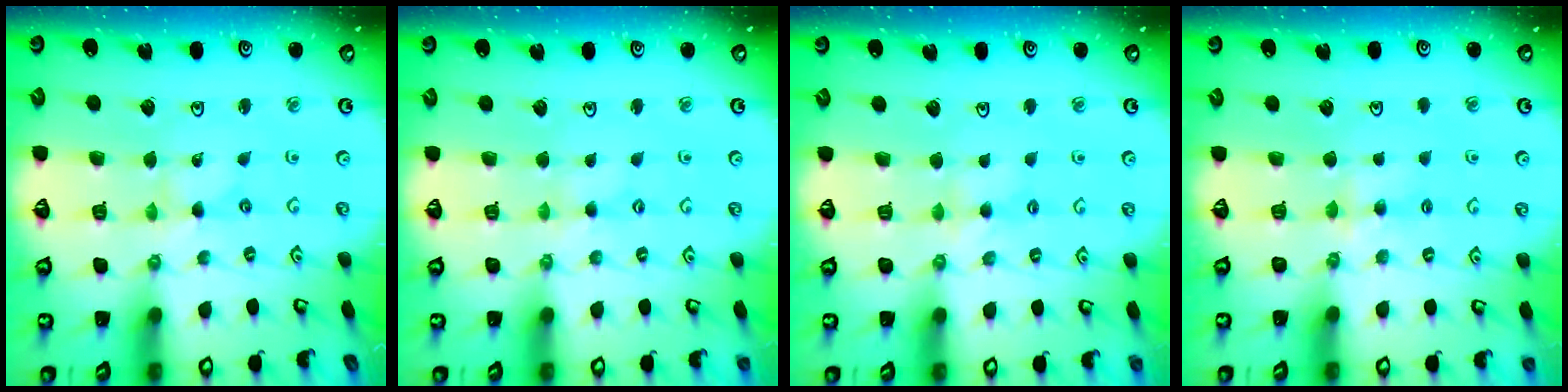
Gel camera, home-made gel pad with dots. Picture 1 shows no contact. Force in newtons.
{"total": 1.6, "press": 1.5, "slide": 0.3}
{"total": 4.2, "press": 4.1, "slide": 0.4}
{"total": 3.9, "press": 3.9, "slide": 0.7}